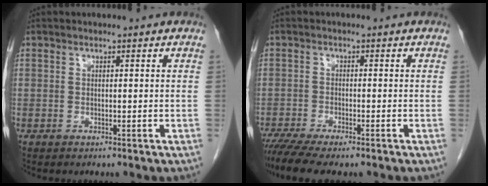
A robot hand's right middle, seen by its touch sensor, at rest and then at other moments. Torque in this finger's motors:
{"motor_torque": [1.13, -1.01, 0.43, 0.13]}